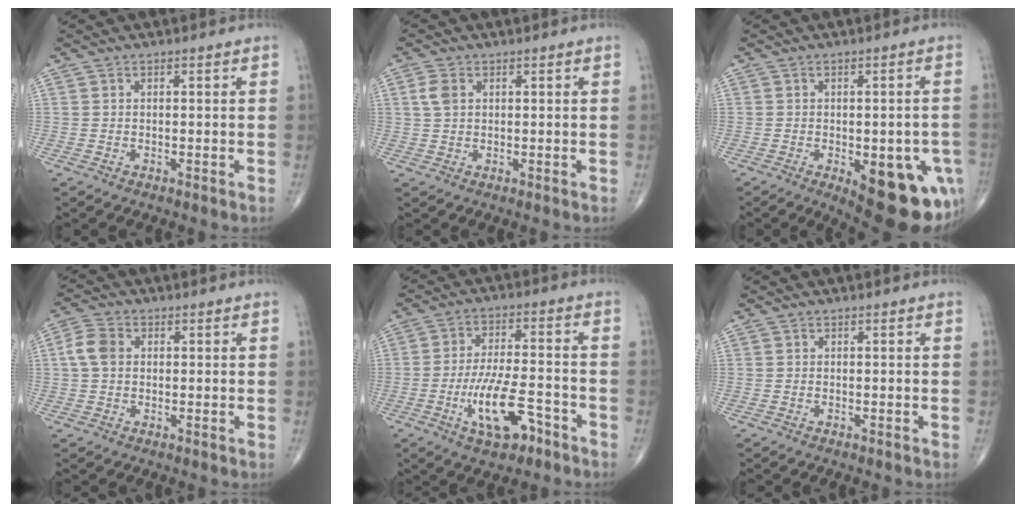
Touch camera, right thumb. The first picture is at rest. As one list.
[{"total": 3.0, "force": [0.9, 2.0, 2.0], "torque": [-0.045, 0.005, 0.018]}, {"total": 17.4, "force": [-6.6, 7.4, 14.3], "torque": [-0.121, 0.000, -0.068]}, {"total": 4.8, "force": [0.5, 3.5, 3.2], "torque": [-0.067, 0.012, 0.005]}, {"total": 11.3, "force": [-5.2, 4.2, 9.0], "torque": [-0.163, 0.027, -0.085]}, {"total": 0.0}]